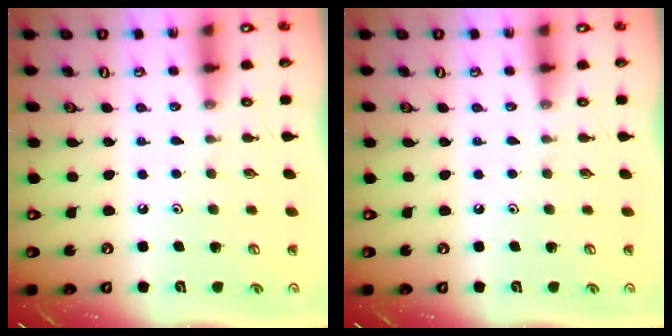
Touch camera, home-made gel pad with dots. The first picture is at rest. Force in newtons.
{"total": 0.0}